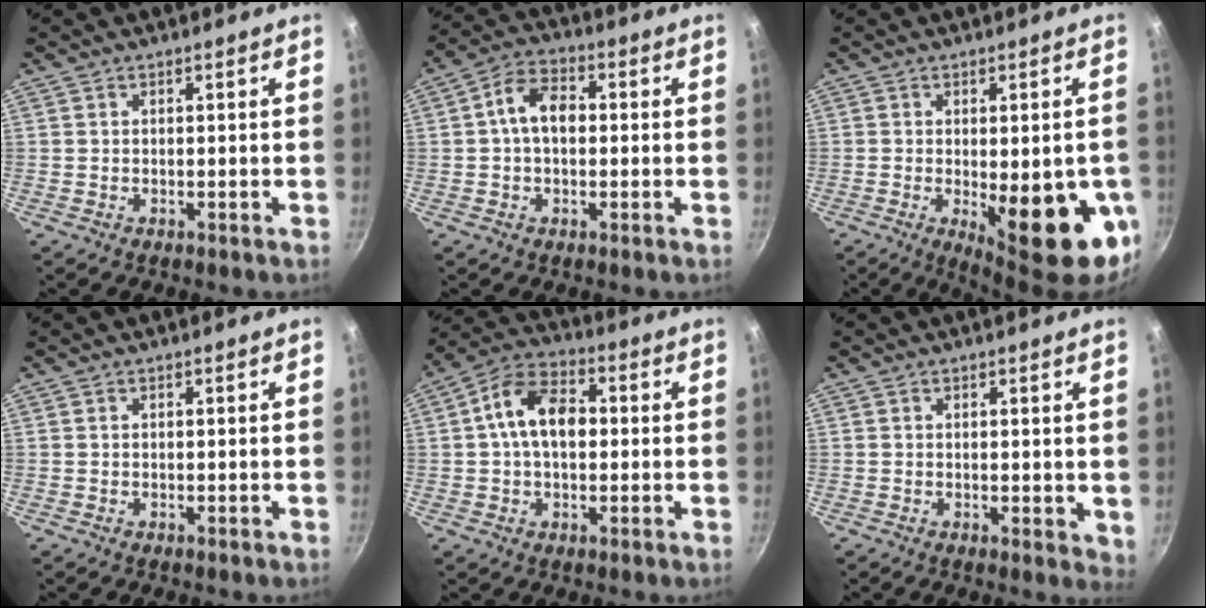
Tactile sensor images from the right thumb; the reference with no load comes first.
{"total": 8.0, "force": [0.5, 5.3, 6.0], "torque": [-0.087, 0.027, -0.005]}
{"total": 17.6, "force": [-4.4, 6.1, 15.9], "torque": [-0.178, -0.011, -0.042]}
{"total": 0.0}
{"total": 11.8, "force": [1.1, 7.6, 9.0], "torque": [-0.131, 0.031, 0.001]}
{"total": 2.8, "force": [0.6, 1.4, 2.4], "torque": [-0.026, -0.006, 0.007]}